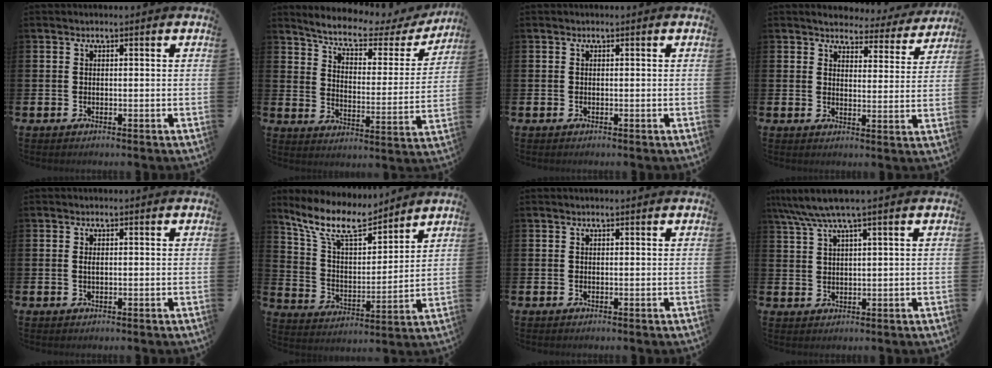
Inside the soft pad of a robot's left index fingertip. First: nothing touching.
{"total": 6.6, "force": [5.9, 1.6, 2.5], "torque": [-0.075, -0.044, 0.094]}
{"total": 0.0}
{"total": 3.9, "force": [3.8, 1.0, 0.2], "torque": [-0.012, -0.032, 0.062]}
{"total": 0.6, "force": [0.0, 0.2, 0.6], "torque": [-0.011, 0.000, 0.000]}
{"total": 10.4, "force": [9.1, 2.7, 4.2], "torque": [-0.116, -0.051, 0.164]}
{"total": 0.0}
{"total": 5.1, "force": [3.7, 0.0, 3.5], "torque": [-0.081, -0.004, 0.067]}